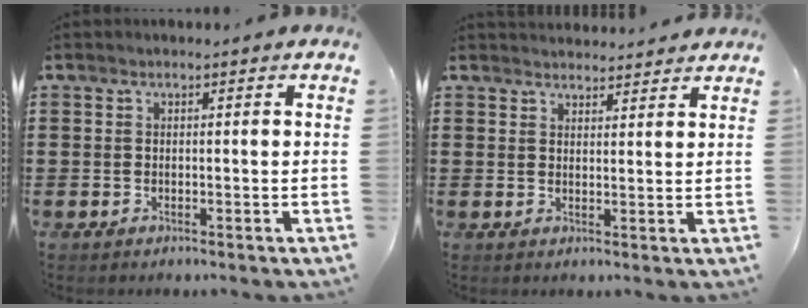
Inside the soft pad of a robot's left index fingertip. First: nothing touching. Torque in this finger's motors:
{"motor_torque": [-0.36, -0.29, 0.06, 0.01]}